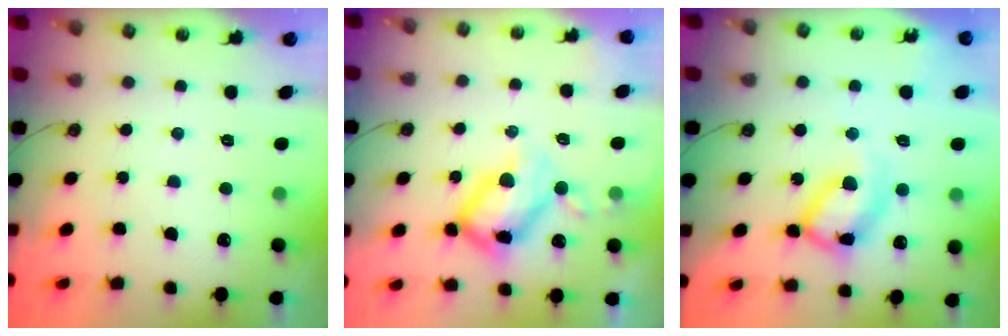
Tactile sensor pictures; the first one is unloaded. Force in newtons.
{"total": 16.3, "press": 16.2, "slide": 1.3}
{"total": 15.3, "press": 15.2, "slide": 1.3}